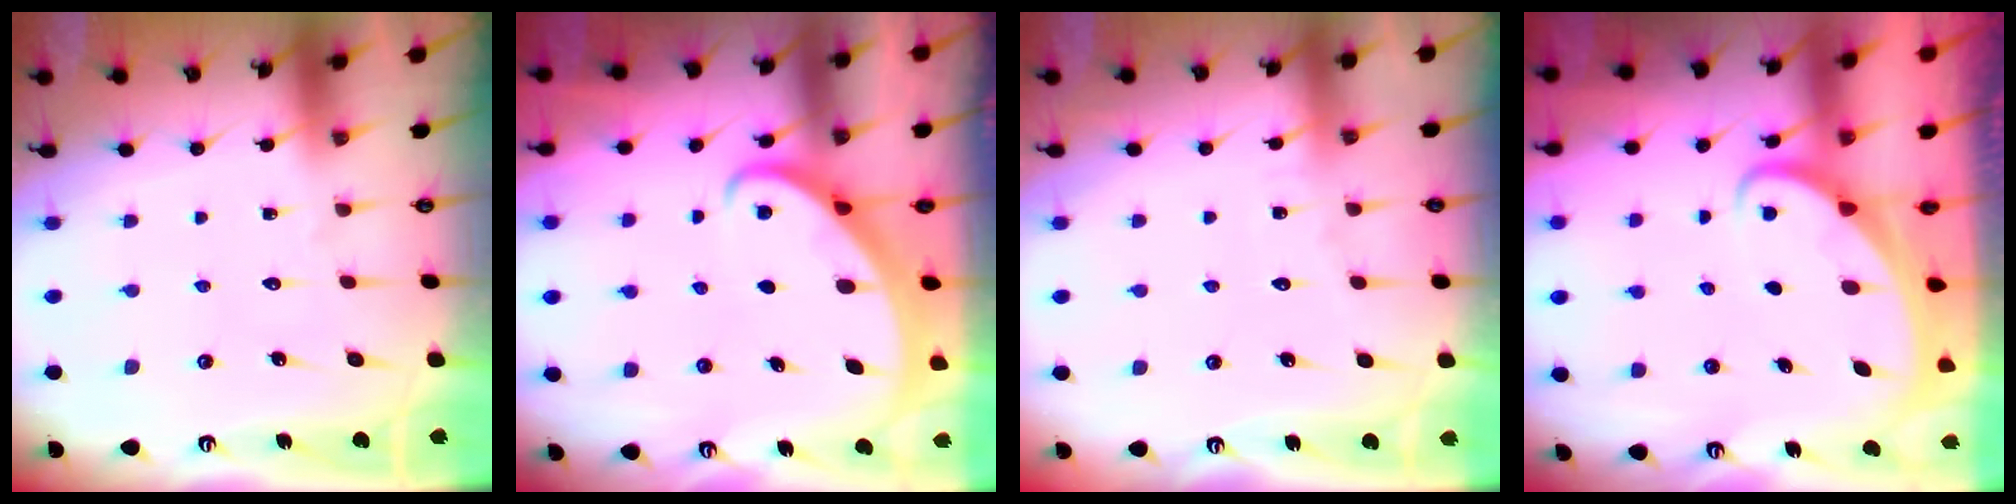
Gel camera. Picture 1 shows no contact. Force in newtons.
{"total": 2.5, "press": 2.4, "slide": 0.3}
{"total": 4.2, "press": 4.1, "slide": 0.5}
{"total": 2.9, "press": 2.9, "slide": 0.3}